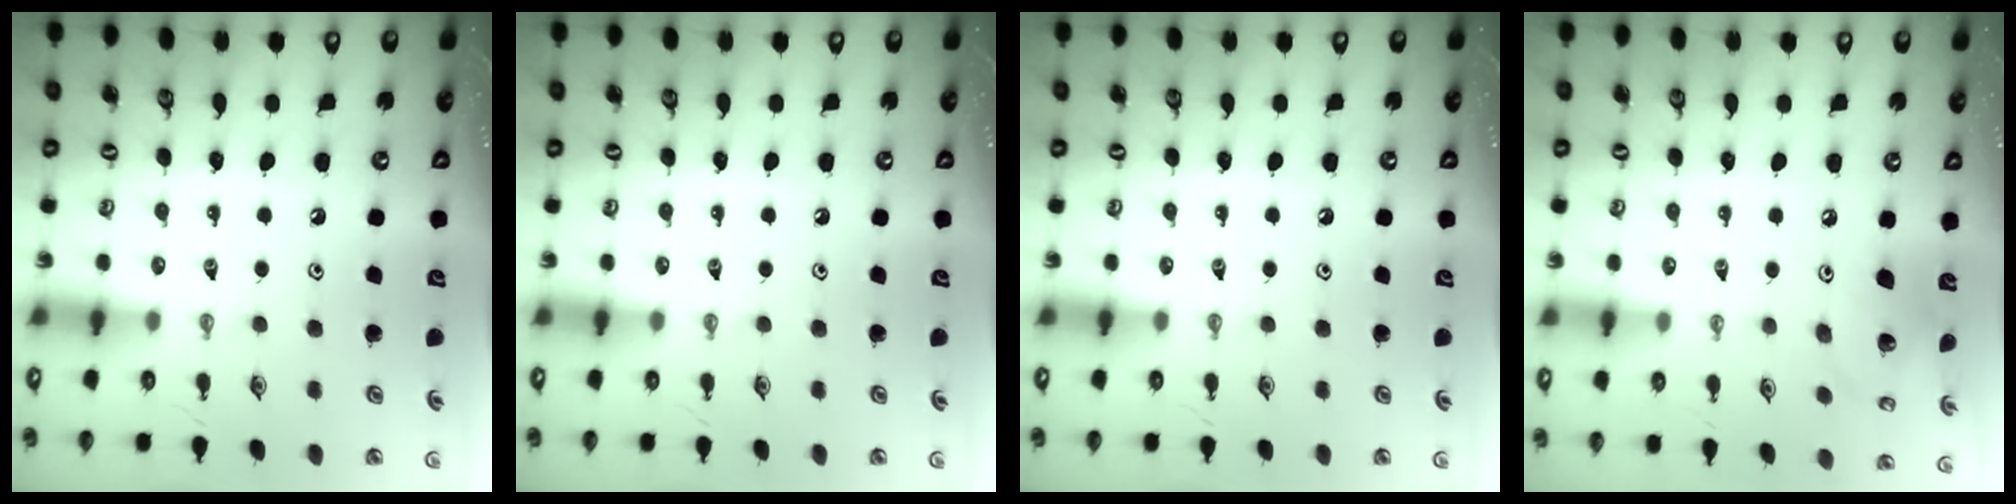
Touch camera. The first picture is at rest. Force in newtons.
{"total": 0.0}
{"total": 0.0}
{"total": 11.6, "press": 11.3, "slide": 2.9}